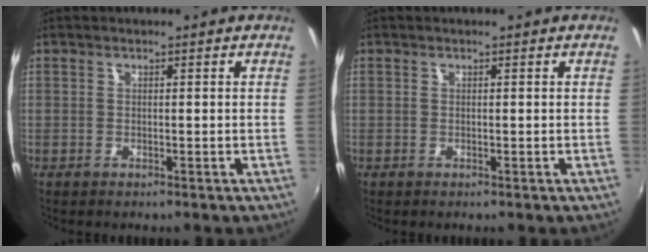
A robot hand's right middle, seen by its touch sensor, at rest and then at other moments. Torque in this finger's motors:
{"motor_torque": [-0.06, 0.02, -0.01, 0.00]}